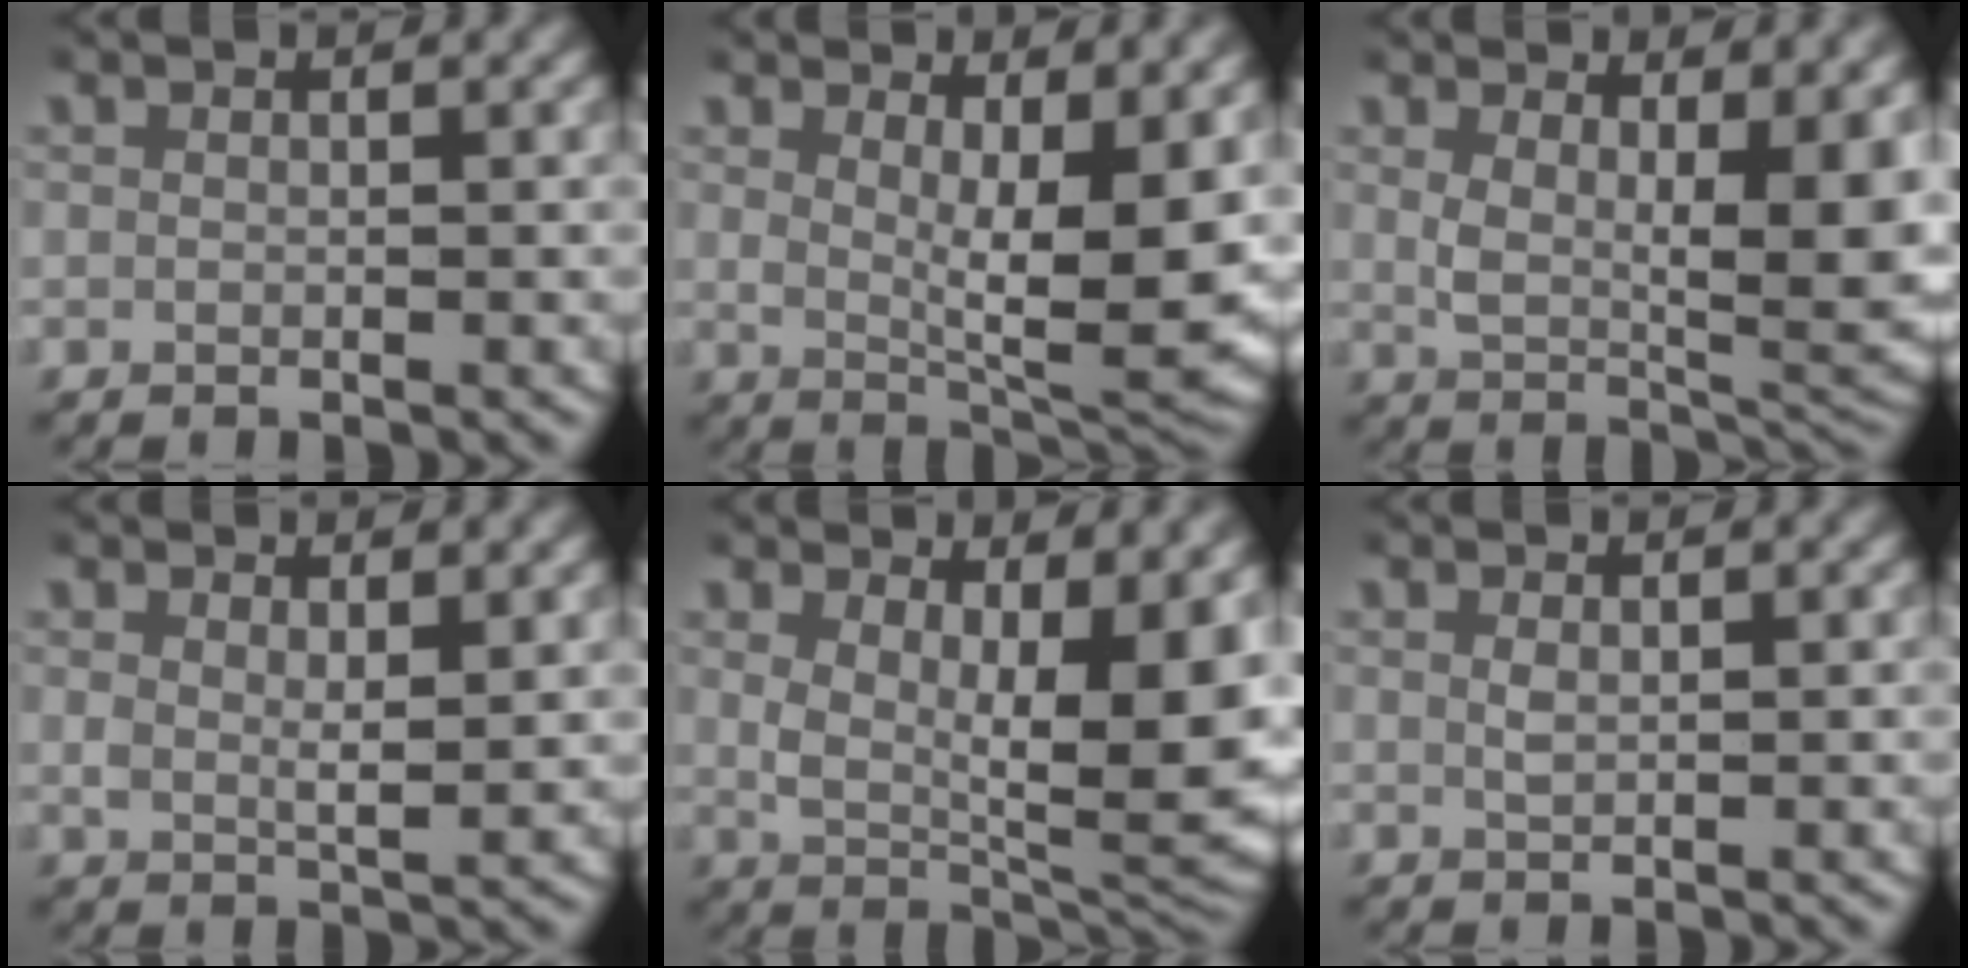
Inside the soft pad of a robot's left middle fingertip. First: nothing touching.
{"total": 7.0, "force": [1.8, 2.1, 6.4], "torque": [-0.092, -0.021, 0.034]}
{"total": 8.1, "force": [1.8, 3.4, 7.1], "torque": [-0.096, -0.017, 0.037]}
{"total": 2.0, "force": [1.3, 0.5, 1.5], "torque": [-0.033, -0.013, 0.028]}
{"total": 10.0, "force": [1.6, 4.4, 8.8], "torque": [-0.111, -0.019, 0.035]}
{"total": 0.8, "force": [0.4, 0.3, 0.7], "torque": [-0.017, -0.005, 0.012]}